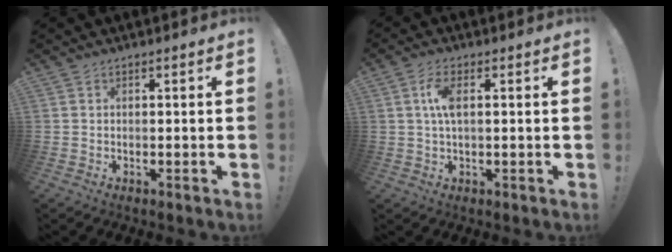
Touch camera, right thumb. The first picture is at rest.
{"total": 5.8, "force": [1.0, 2.3, 5.3], "torque": [-0.100, 0.002, 0.014]}